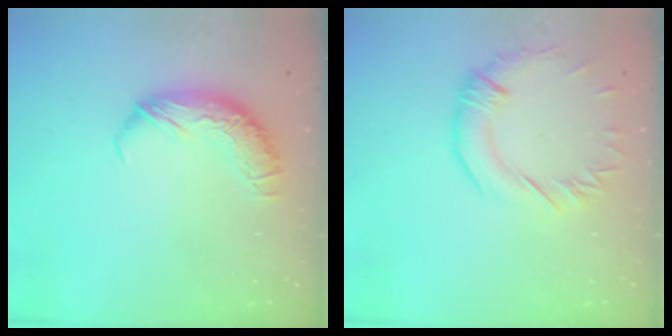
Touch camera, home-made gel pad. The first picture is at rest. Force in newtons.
{"total": 0.7, "press": 0.0, "slide": 0.7}